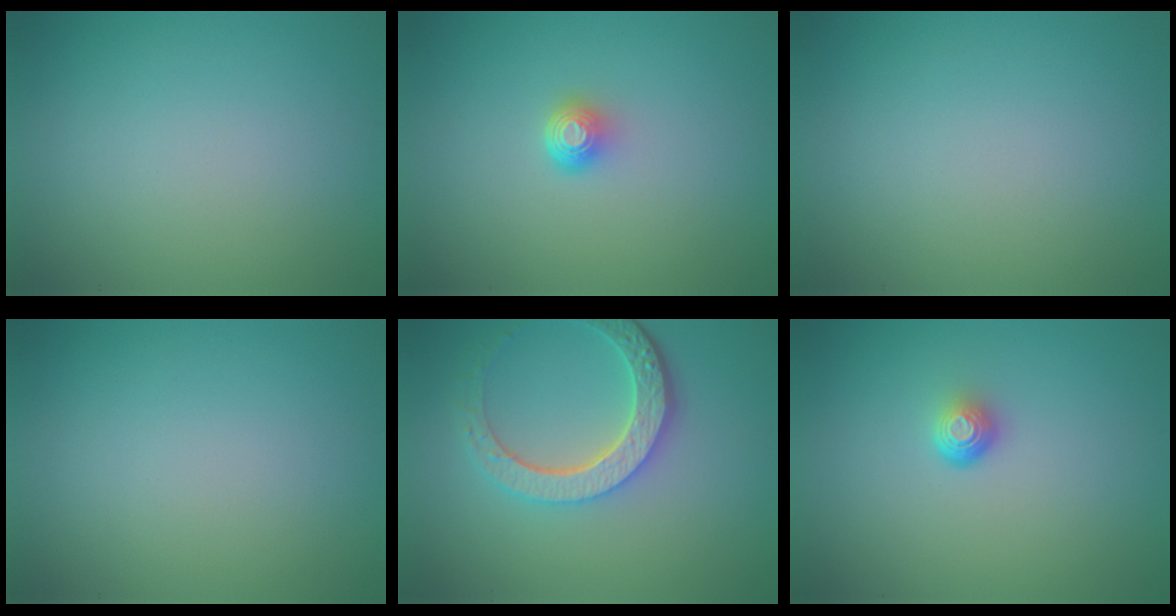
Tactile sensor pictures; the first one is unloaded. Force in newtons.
{"total": 1.6, "press": 1.2, "slide": 1.1}
{"total": 0.0}
{"total": 0.0}
{"total": 5.2, "press": 4.2, "slide": 2.9}
{"total": 1.7, "press": 1.1, "slide": 1.3}